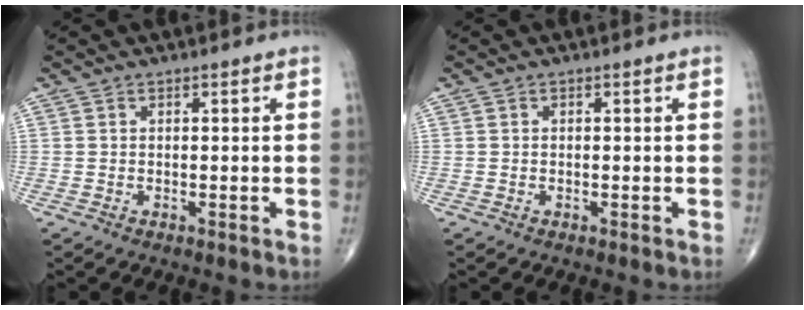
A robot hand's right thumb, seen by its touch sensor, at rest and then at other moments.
{"total": 0.0}